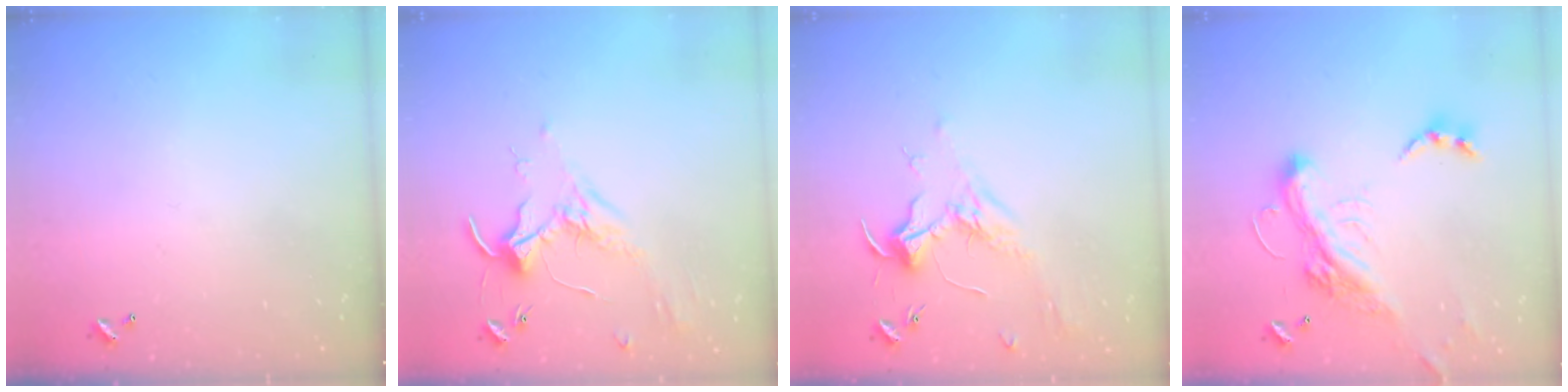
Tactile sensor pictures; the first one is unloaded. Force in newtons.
{"total": 1.7, "press": 1.7, "slide": 0.4}
{"total": 1.8, "press": 1.6, "slide": 0.6}
{"total": 7.8, "press": 7.6, "slide": 1.9}